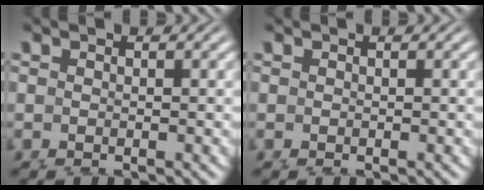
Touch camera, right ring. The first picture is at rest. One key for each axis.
{"total": 0.0}